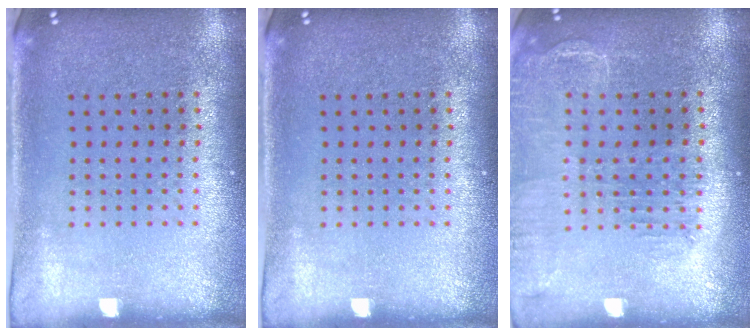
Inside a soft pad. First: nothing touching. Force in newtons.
{"total": 0.0}
{"total": 1.6, "press": 1.6, "slide": 0.4}